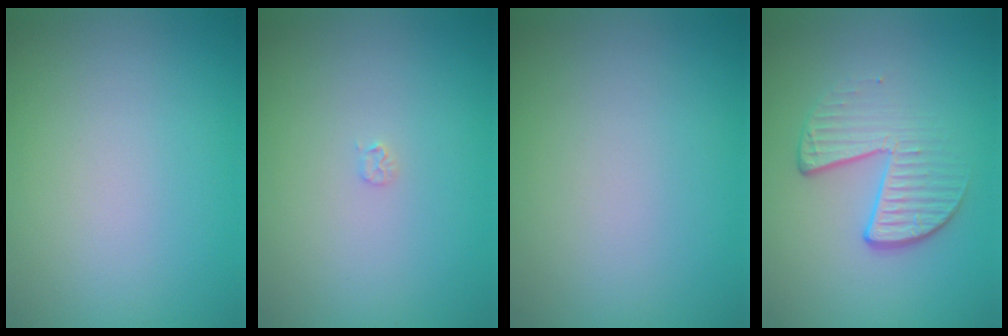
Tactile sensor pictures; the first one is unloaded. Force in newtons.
{"total": 0.5, "press": 0.5, "slide": 0.1}
{"total": 0.0}
{"total": 4.1, "press": 2.7, "slide": 3.1}